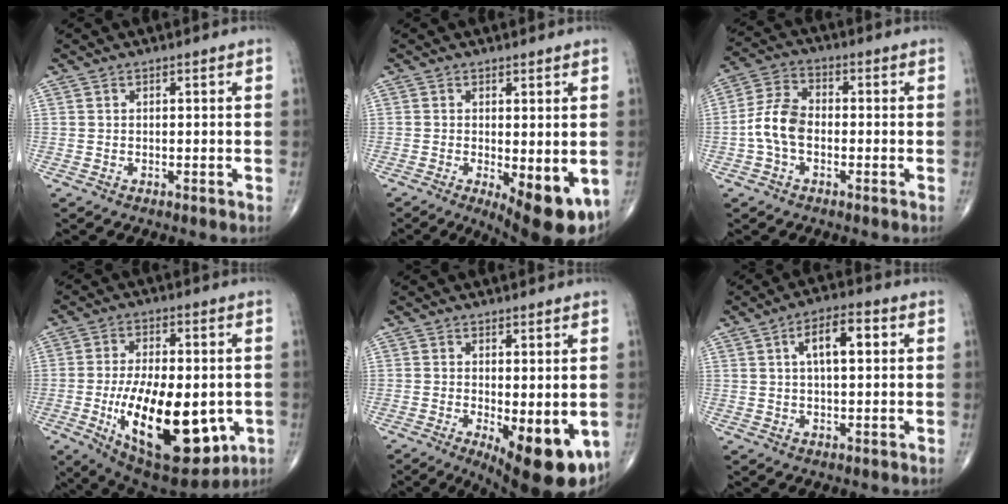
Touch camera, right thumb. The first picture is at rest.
{"total": 10.7, "force": [-3.1, 3.8, 9.5], "torque": [-0.119, -0.021, -0.033]}
{"total": 7.9, "force": [-1.6, 4.9, 5.9], "torque": [-0.120, 0.025, -0.041]}
{"total": 23.3, "force": [-5.1, 10.9, 19.9], "torque": [-0.318, -0.018, -0.055]}
{"total": 12.6, "force": [-3.6, 4.5, 11.2], "torque": [-0.138, -0.023, -0.038]}
{"total": 7.6, "force": [2.0, 3.1, 6.7], "torque": [-0.100, 0.012, 0.027]}